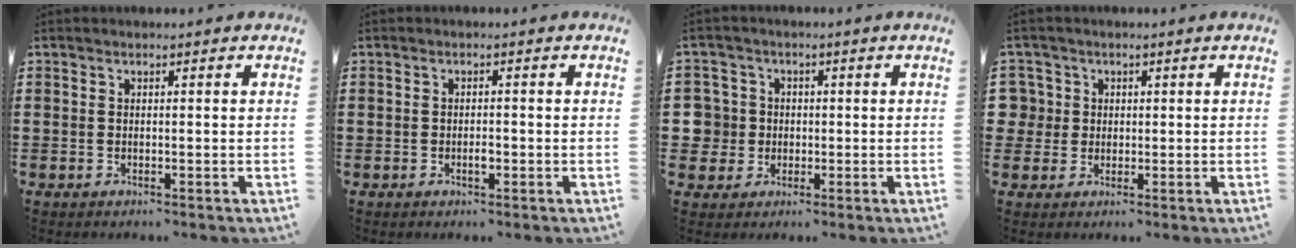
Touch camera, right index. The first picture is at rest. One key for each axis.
{"total": 1.6, "fx": -0.5, "fy": 0.6, "fz": 1.4, "tx": -0.027, "ty": -0.002, "tz": -0.008}
{"total": 4.7, "fx": -0.3, "fy": 4.7, "fz": 0.8, "tx": -0.051, "ty": 0.009, "tz": -0.013}
{"total": 3.5, "fx": 0.5, "fy": 3.5, "fz": 0.3, "tx": -0.024, "ty": 0.011, "tz": 0.008}